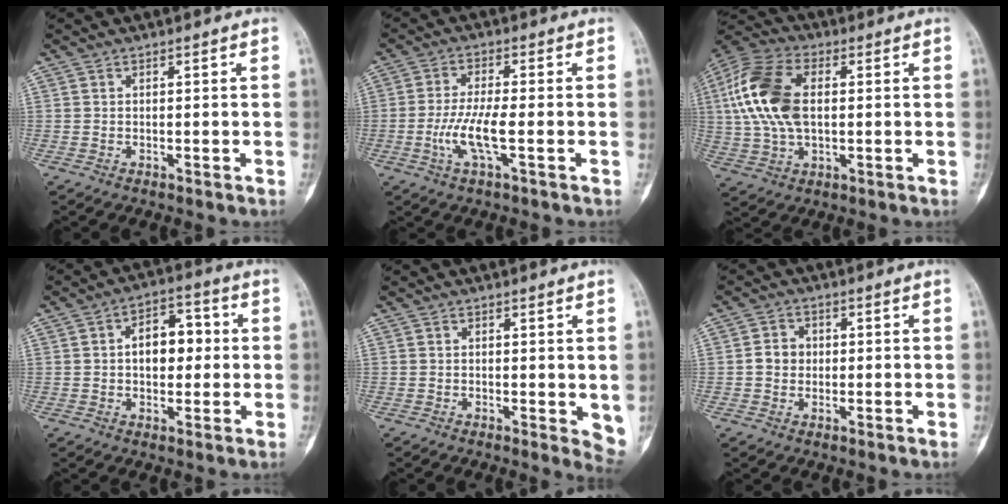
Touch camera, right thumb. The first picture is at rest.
{"total": 7.0, "force": [-1.9, 1.4, 6.6], "torque": [-0.149, 0.004, -0.039]}
{"total": 16.2, "force": [2.0, 9.4, 13.0], "torque": [-0.278, 0.015, 0.034]}
{"total": 9.3, "force": [0.8, 6.0, 7.1], "torque": [-0.078, 0.023, 0.007]}
{"total": 4.0, "force": [-0.1, 1.7, 3.6], "torque": [-0.033, -0.010, -0.003]}
{"total": 3.7, "force": [-0.1, 3.3, 1.6], "torque": [-0.012, 0.009, -0.006]}